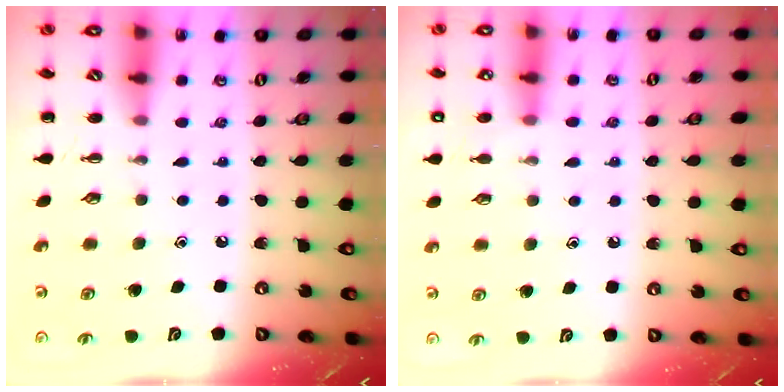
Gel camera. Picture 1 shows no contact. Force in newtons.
{"total": 8.5, "press": 8.1, "slide": 2.5}